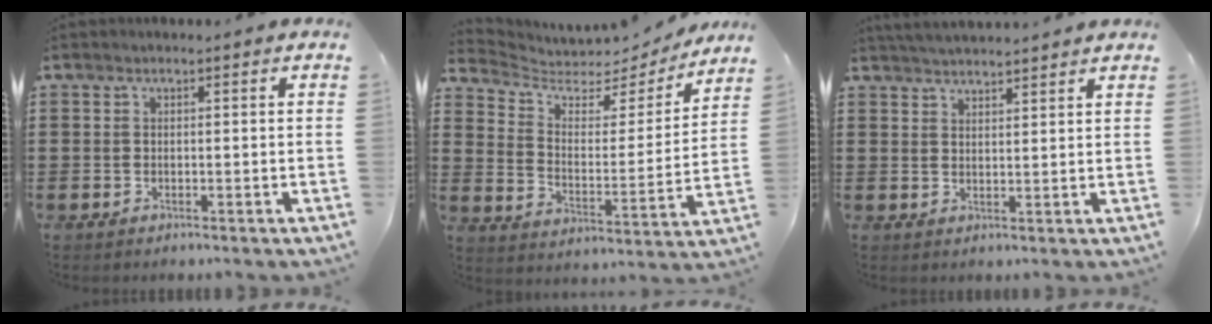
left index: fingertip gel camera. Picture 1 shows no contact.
{"total": 4.7, "force": [4.0, 2.2, 1.2], "torque": [-0.050, -0.031, 0.064]}
{"total": 3.1, "force": [3.1, -0.3, 0.3], "torque": [-0.014, -0.009, 0.057]}